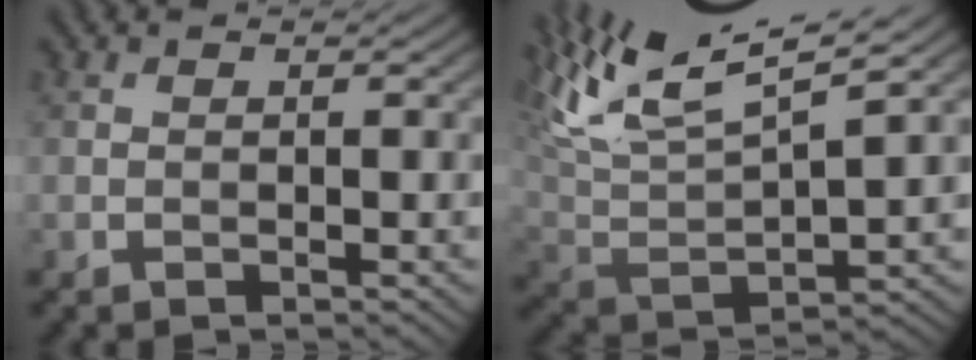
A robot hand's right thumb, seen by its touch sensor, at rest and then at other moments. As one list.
[{"total": 14.2, "force": [9.6, 3.6, 9.8], "torque": [-0.232, 0.019, 0.171]}]